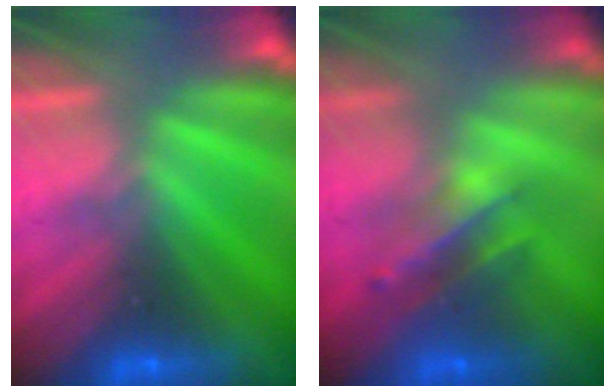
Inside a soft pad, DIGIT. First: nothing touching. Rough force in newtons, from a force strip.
{"total": 2.4}